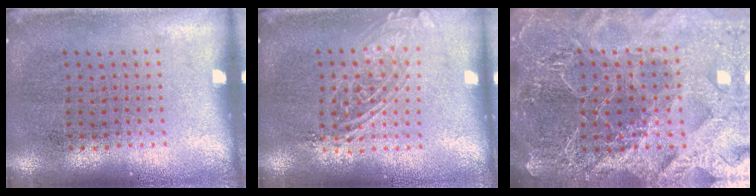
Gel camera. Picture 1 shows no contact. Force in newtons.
{"total": 1.6, "press": 1.3, "slide": 0.8}
{"total": 6.4, "press": 5.5, "slide": 3.2}